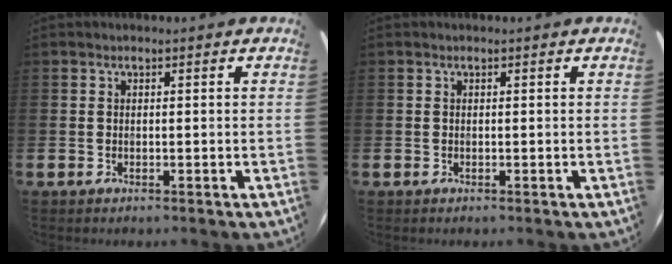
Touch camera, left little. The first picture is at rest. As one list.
[{"total": 0.0}]